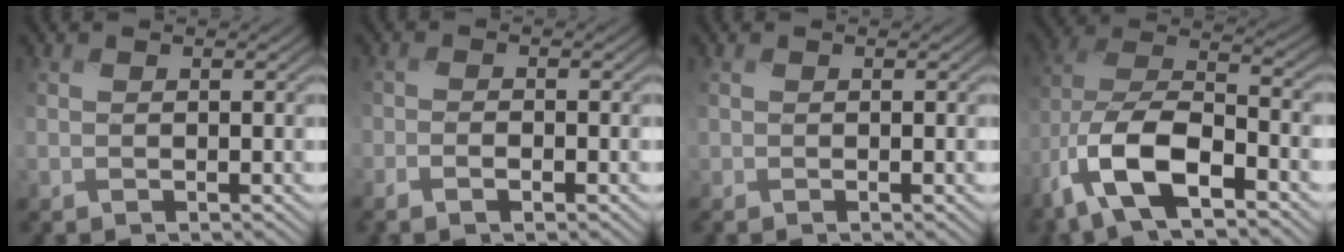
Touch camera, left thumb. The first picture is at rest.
{"total": 1.6, "force": [-1.2, 0.3, 1.1], "torque": [-0.019, 0.003, -0.025]}
{"total": 0.0}
{"total": 13.5, "force": [-7.1, 5.3, 10.2], "torque": [-0.222, -0.012, -0.152]}